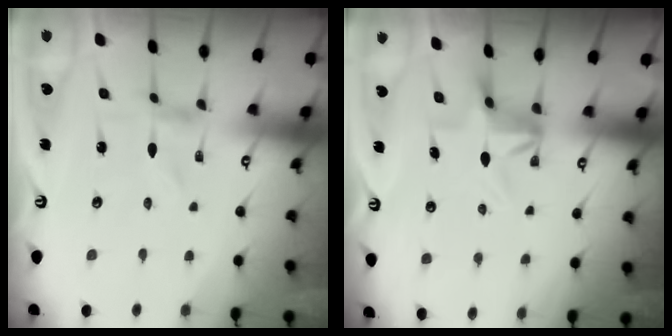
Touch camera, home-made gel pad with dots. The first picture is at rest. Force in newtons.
{"total": 5.1, "press": 5.1, "slide": 0.1}